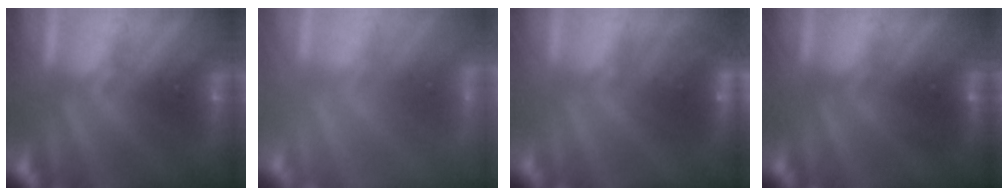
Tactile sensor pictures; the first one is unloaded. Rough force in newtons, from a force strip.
{"total": 3.2}
{"total": 2.7}
{"total": 2.6}